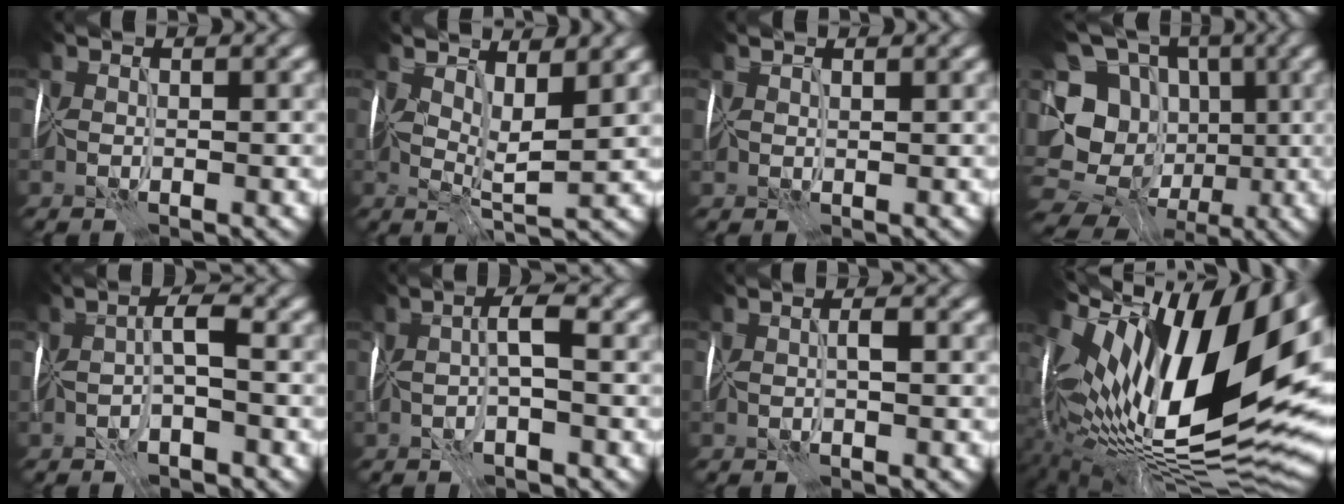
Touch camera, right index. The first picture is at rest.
{"total": 3.6, "force": [1.9, 0.8, 2.9], "torque": [-0.054, -0.007, 0.033]}
{"total": 0.8, "force": [0.8, 0.0, 0.1], "torque": [0.001, 0.002, 0.016]}
{"total": 13.8, "force": [-2.3, 12.1, 6.2], "torque": [-0.147, 0.003, -0.035]}
{"total": 2.1, "force": [-0.3, 0.2, 2.0], "torque": [-0.039, 0.006, -0.010]}
{"total": 2.3, "force": [0.3, 0.1, 2.3], "torque": [-0.046, 0.007, 0.001]}
{"total": 0.8, "force": [0.2, -0.1, 0.7], "torque": [-0.015, 0.004, 0.002]}
{"total": 17.9, "force": [3.5, 7.6, 15.9], "torque": [-0.275, 0.010, 0.045]}